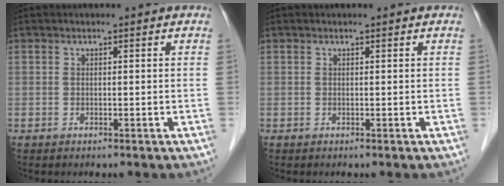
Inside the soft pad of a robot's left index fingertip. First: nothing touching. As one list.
[{"total": 0.0}]